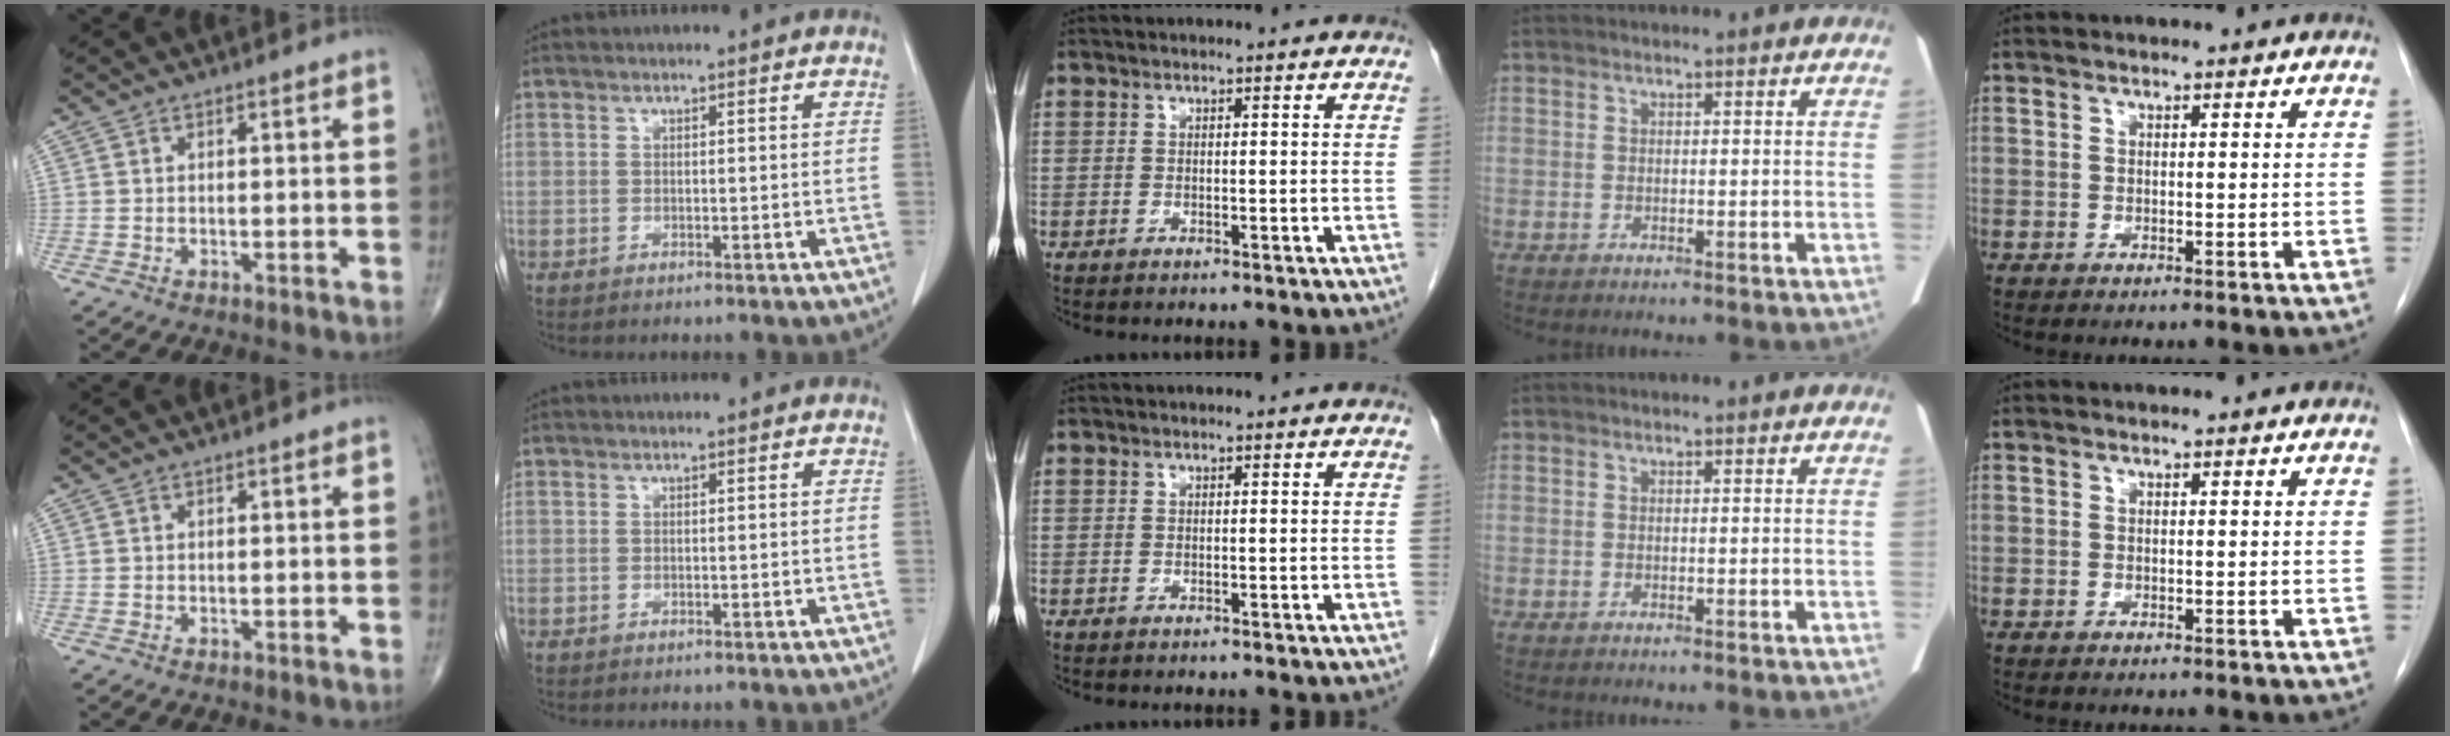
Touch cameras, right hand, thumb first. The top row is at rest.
{}